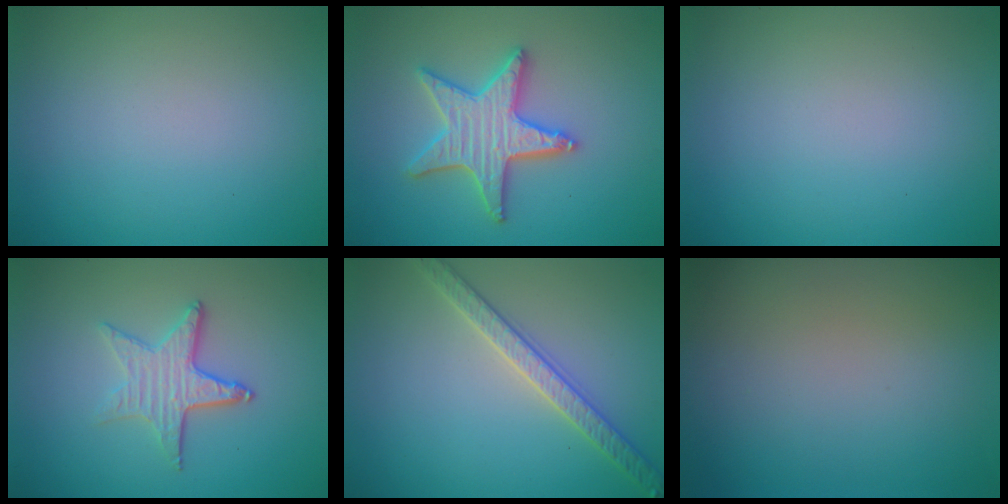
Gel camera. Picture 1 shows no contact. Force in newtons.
{"total": 4.5, "press": 4.4, "slide": 0.8}
{"total": 0.0}
{"total": 3.2, "press": 2.5, "slide": 1.9}
{"total": 3.2, "press": 3.1, "slide": 0.7}
{"total": 0.0}